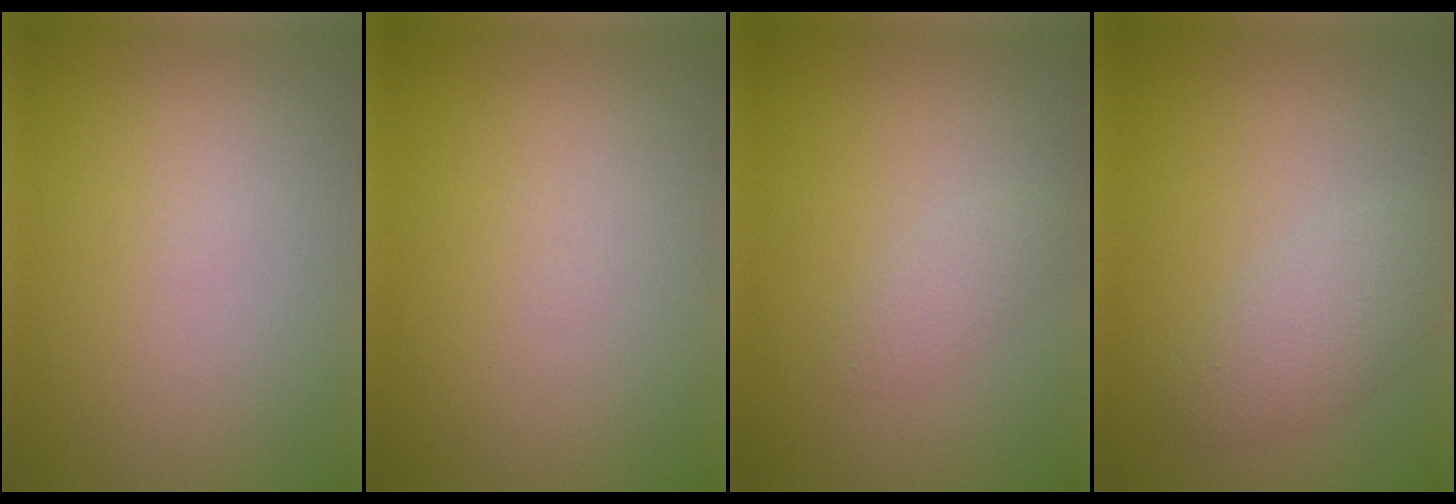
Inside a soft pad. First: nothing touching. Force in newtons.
{"total": 0.0}
{"total": 1.3, "press": 1.3, "slide": 0.0}
{"total": 3.0, "press": 3.0, "slide": 0.1}